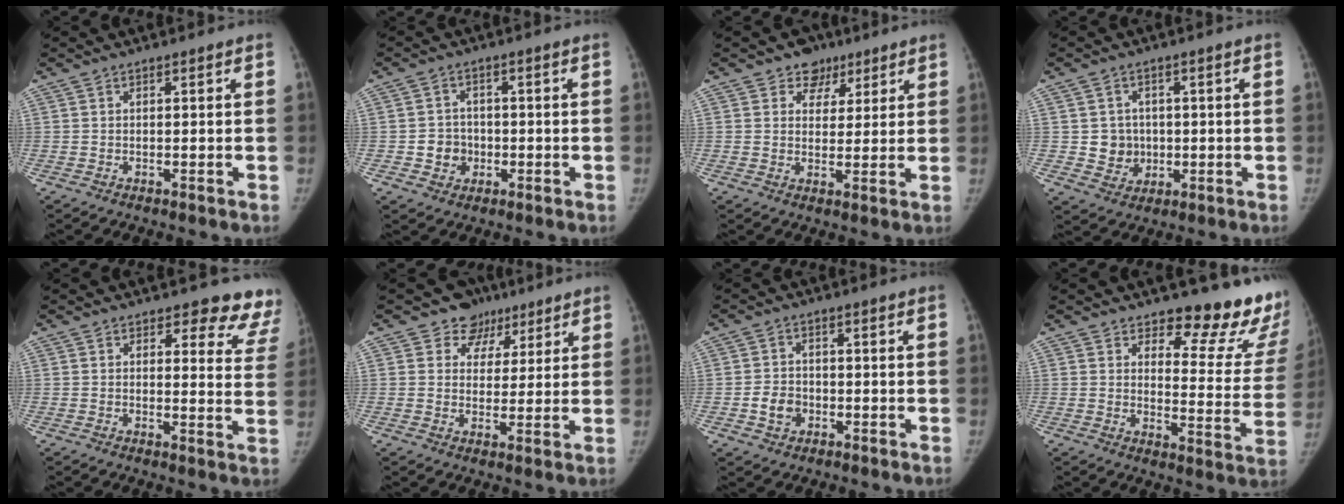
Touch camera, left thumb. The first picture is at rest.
{"total": 4.8, "force": [-1.0, 4.4, 1.6], "torque": [-0.001, 0.009, -0.016]}
{"total": 5.7, "force": [3.5, 4.4, 0.9], "torque": [0.016, -0.014, 0.051]}
{"total": 5.5, "force": [0.0, 5.2, 1.6], "torque": [0.002, 0.006, 0.007]}
{"total": 10.4, "force": [9.5, 3.9, 1.7], "torque": [0.037, -0.072, 0.070]}
{"total": 6.7, "force": [4.2, 5.2, 0.1], "torque": [0.035, -0.019, 0.061]}
{"total": 4.4, "force": [-1.4, 3.6, 2.1], "torque": [-0.025, 0.011, -0.024]}
{"total": 17.3, "force": [14.0, 5.9, 8.2], "torque": [-0.048, -0.131, 0.159]}